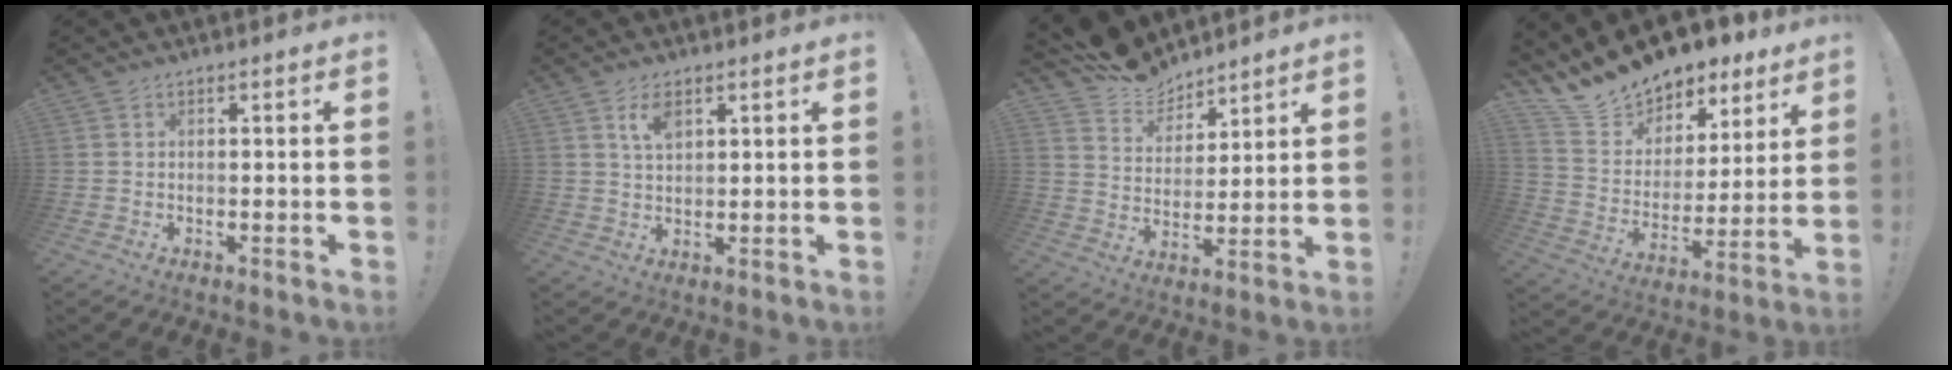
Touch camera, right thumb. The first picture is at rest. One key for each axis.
{"total": 5.1, "fx": 2.7, "fy": 2.6, "fz": 3.4, "tx": -0.056, "ty": -0.007, "tz": 0.047}
{"total": 10.5, "fx": 9.2, "fy": 4.9, "fz": 0.8, "tx": -0.024, "ty": -0.077, "tz": 0.177}
{"total": 15.2, "fx": 13.7, "fy": 6.1, "fz": 2.8, "tx": -0.075, "ty": -0.109, "tz": 0.253}